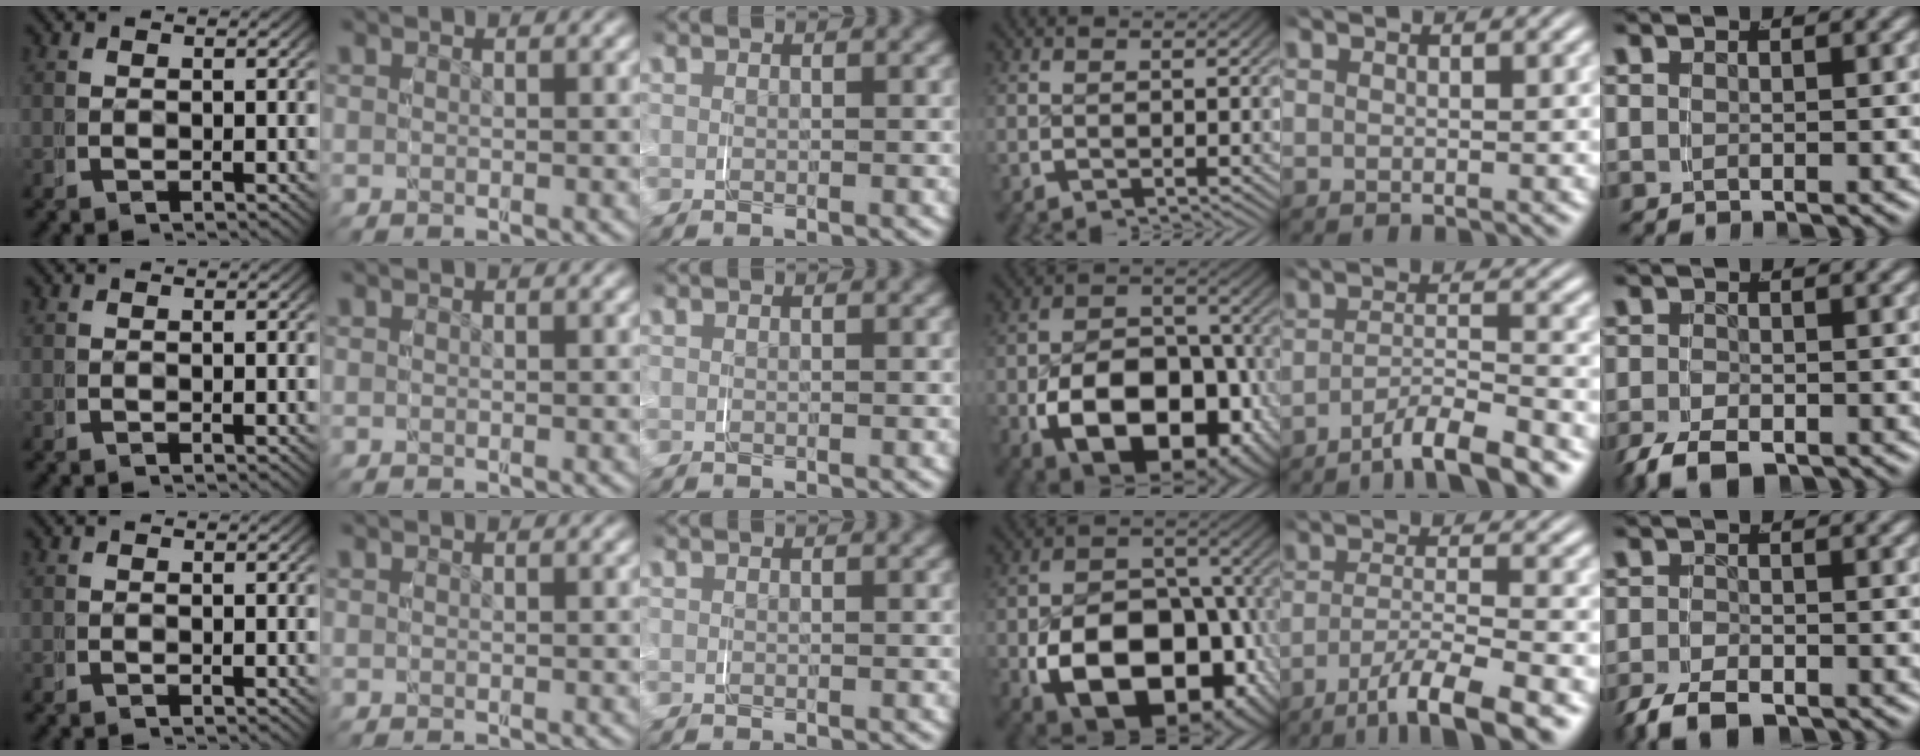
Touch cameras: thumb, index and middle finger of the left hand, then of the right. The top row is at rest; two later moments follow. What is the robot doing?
{"motion": "grasp_and_lifting", "object": "paper plate"}